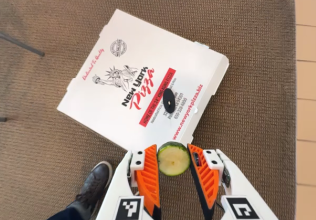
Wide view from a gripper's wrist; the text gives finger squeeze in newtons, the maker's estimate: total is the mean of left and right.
{"total": 7.2, "left": 7.2, "right": 7.1}